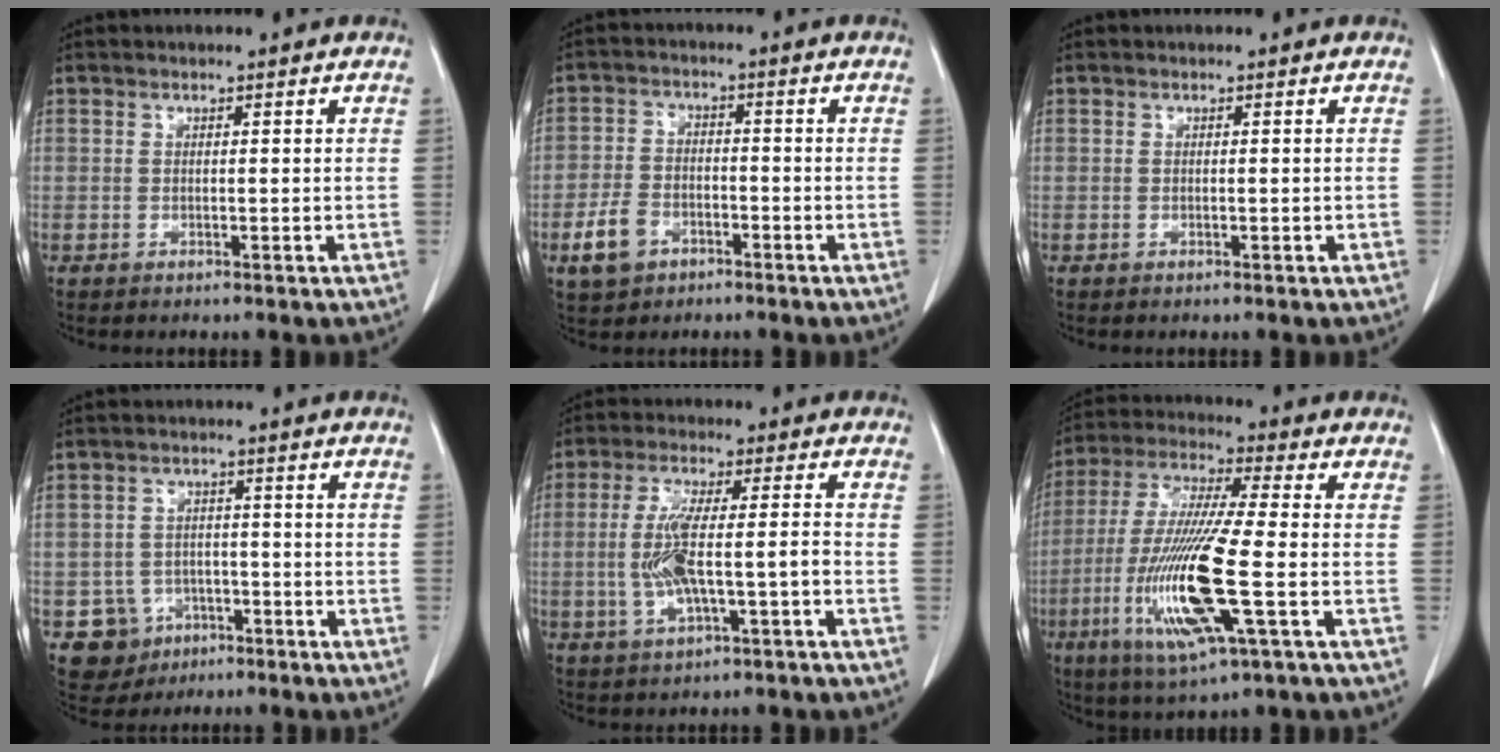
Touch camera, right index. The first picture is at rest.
{"total": 6.2, "force": [-3.2, 4.3, 3.1], "torque": [-0.075, 0.006, -0.055]}
{"total": 0.0}
{"total": 6.7, "force": [-2.8, 6.1, 0.7], "torque": [-0.014, 0.011, -0.037]}
{"total": 8.5, "force": [-1.8, 1.4, 8.2], "torque": [-0.168, 0.009, -0.030]}
{"total": 16.5, "force": [-4.2, 0.8, 16.0], "torque": [-0.334, -0.021, -0.080]}